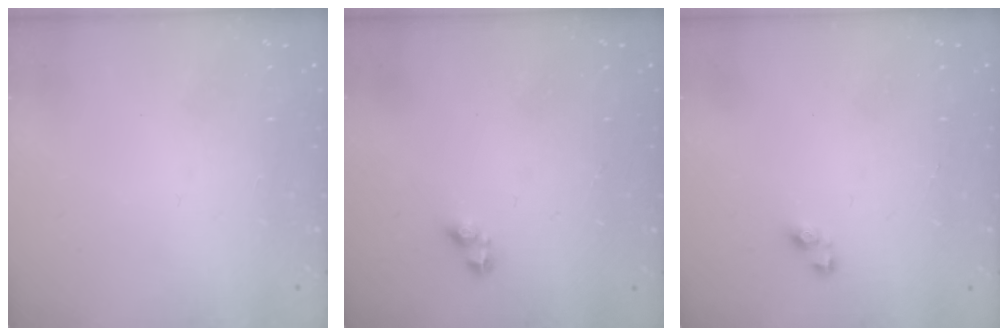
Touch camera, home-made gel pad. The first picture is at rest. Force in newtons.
{"total": 2.9, "press": 2.9, "slide": 0.4}
{"total": 3.4, "press": 3.4, "slide": 0.2}